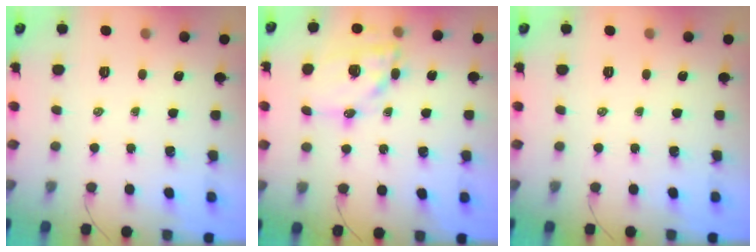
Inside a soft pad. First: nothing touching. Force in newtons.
{"total": 15.9, "press": 15.5, "slide": 3.9}
{"total": 0.0}